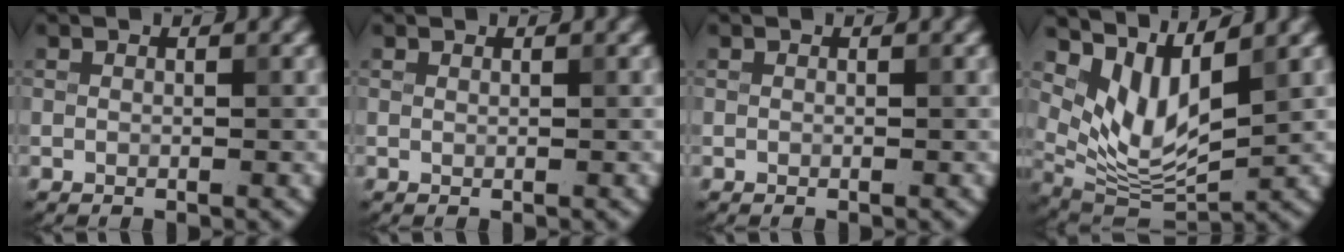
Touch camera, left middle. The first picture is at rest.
{"total": 0.0}
{"total": 0.0}
{"total": 6.2, "force": [3.5, 2.5, 4.5], "torque": [-0.101, -0.018, 0.071]}